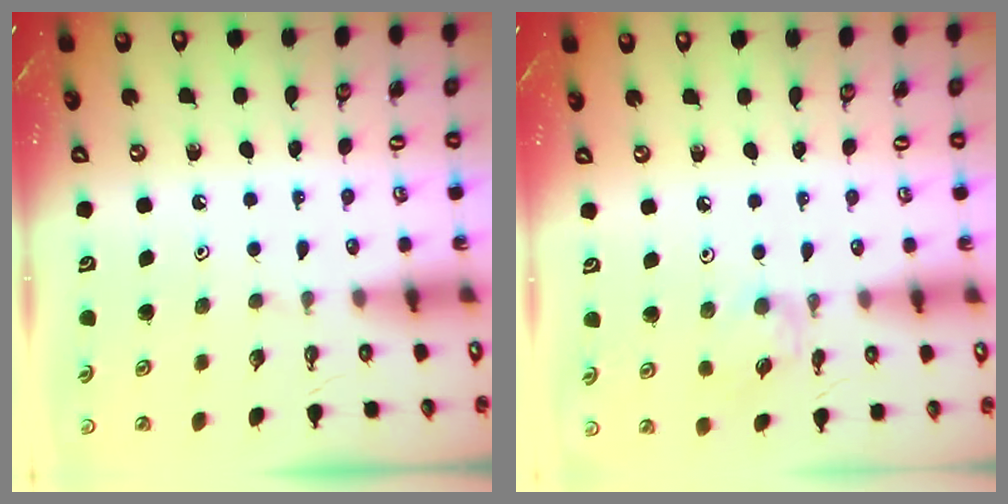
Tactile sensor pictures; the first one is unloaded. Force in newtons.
{"total": 4.6, "press": 4.6, "slide": 0.5}